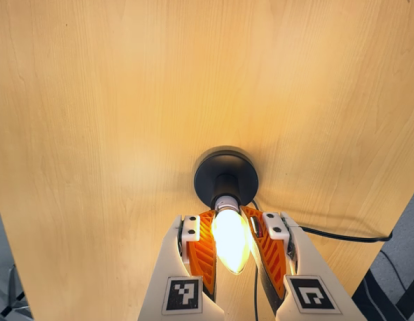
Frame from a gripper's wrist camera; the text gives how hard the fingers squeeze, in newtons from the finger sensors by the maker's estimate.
{"total": 20.7, "left": 25.7, "right": 15.7}